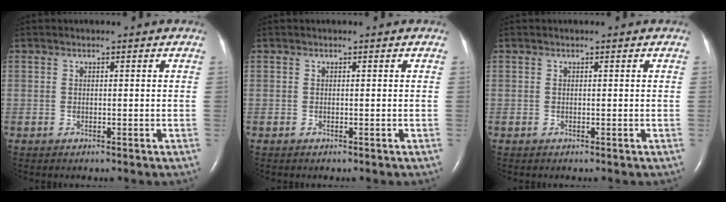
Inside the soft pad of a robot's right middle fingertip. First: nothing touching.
{"total": 0.0}
{"total": 0.0}